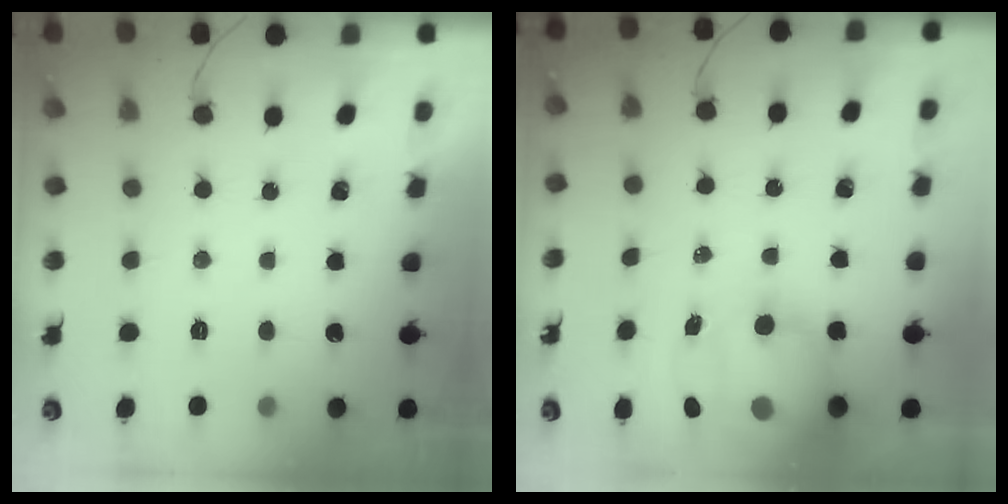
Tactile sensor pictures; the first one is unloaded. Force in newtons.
{"total": 13.5, "press": 13.0, "slide": 3.5}